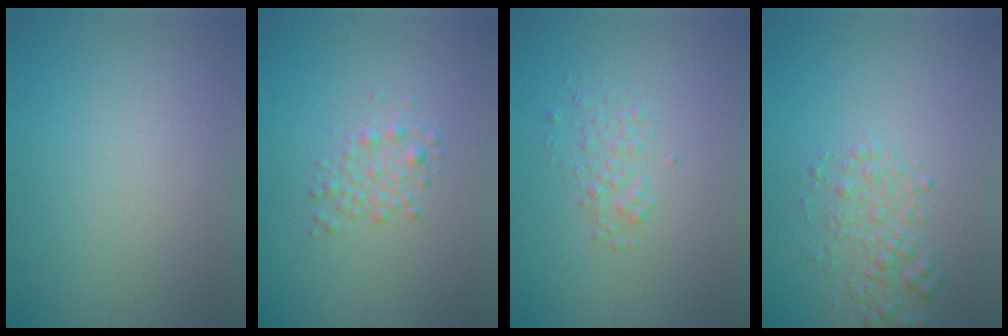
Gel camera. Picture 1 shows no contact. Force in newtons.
{"total": 1.8, "press": 1.8, "slide": 0.0}
{"total": 1.5, "press": 1.5, "slide": 0.1}
{"total": 2.2, "press": 2.2, "slide": 0.0}